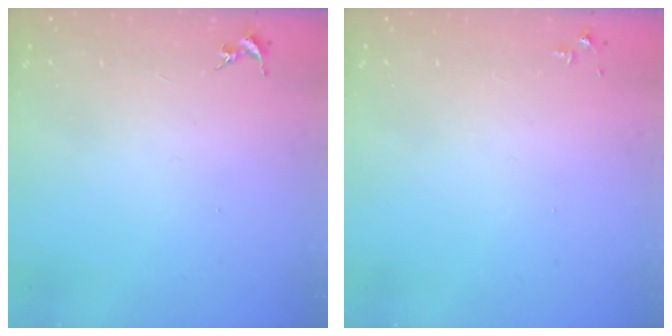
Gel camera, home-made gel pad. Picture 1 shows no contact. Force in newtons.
{"total": 2.8, "press": 2.8, "slide": 0.4}